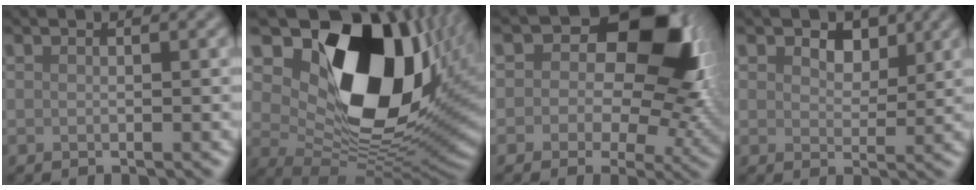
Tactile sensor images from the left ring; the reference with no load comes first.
{"total": 16.2, "force": [5.4, 10.1, 11.5], "torque": [-0.169, -0.012, 0.100]}
{"total": 12.7, "force": [3.4, 8.4, 9.0], "torque": [-0.106, 0.006, 0.048]}
{"total": 3.1, "force": [1.7, 2.0, 1.7], "torque": [-0.031, -0.004, 0.016]}